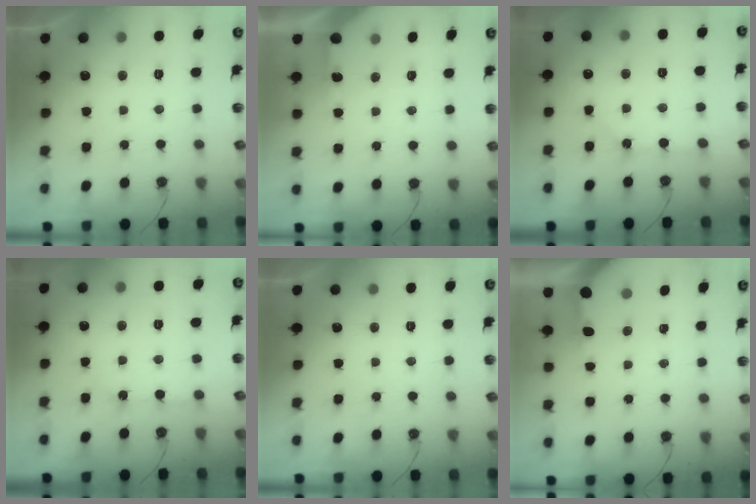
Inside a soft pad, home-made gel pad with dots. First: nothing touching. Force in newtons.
{"total": 2.3, "press": 2.2, "slide": 0.3}
{"total": 1.1, "press": 1.1, "slide": 0.2}
{"total": 3.9, "press": 3.9, "slide": 0.5}
{"total": 0.0}
{"total": 3.3, "press": 3.3, "slide": 0.5}